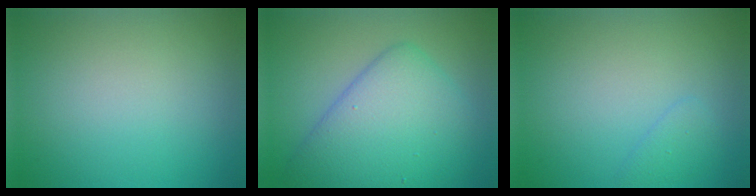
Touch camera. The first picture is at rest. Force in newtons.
{"total": 8.0, "press": 8.0, "slide": 0.2}
{"total": 1.3, "press": 1.3, "slide": 0.0}